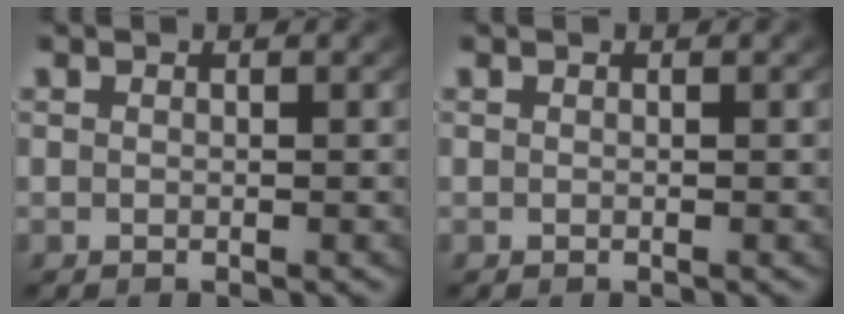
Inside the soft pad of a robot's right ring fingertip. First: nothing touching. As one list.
[{"total": 0.0}]